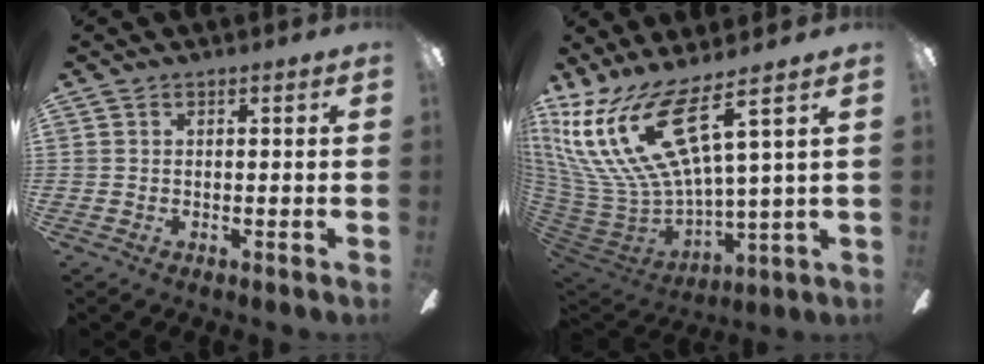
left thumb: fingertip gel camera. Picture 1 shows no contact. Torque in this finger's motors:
{"motor_torque": [2.51, 2.50, 1.21, -1.56, 0.34]}